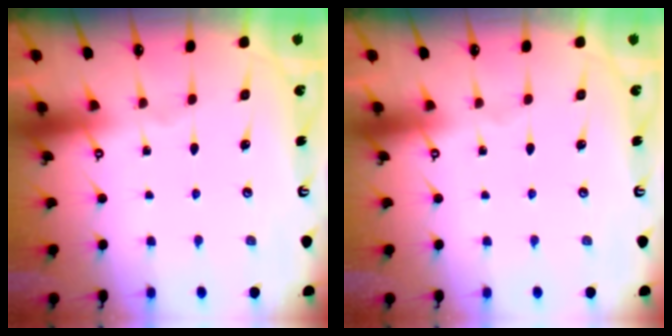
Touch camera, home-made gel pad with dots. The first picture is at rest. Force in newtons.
{"total": 0.0}